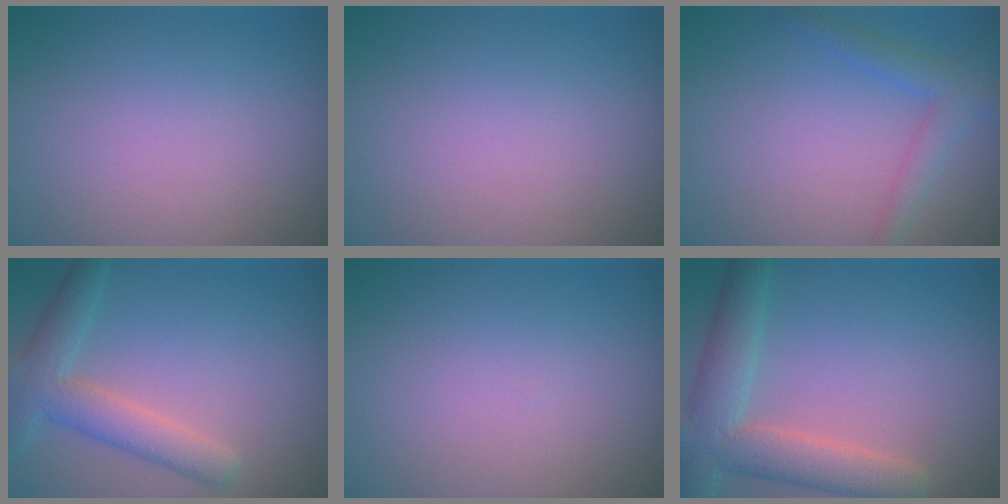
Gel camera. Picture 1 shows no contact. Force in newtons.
{"total": 0.0}
{"total": 2.7, "press": 2.7, "slide": 0.1}
{"total": 4.5, "press": 4.5, "slide": 0.3}
{"total": 0.0}
{"total": 6.5, "press": 6.4, "slide": 0.8}